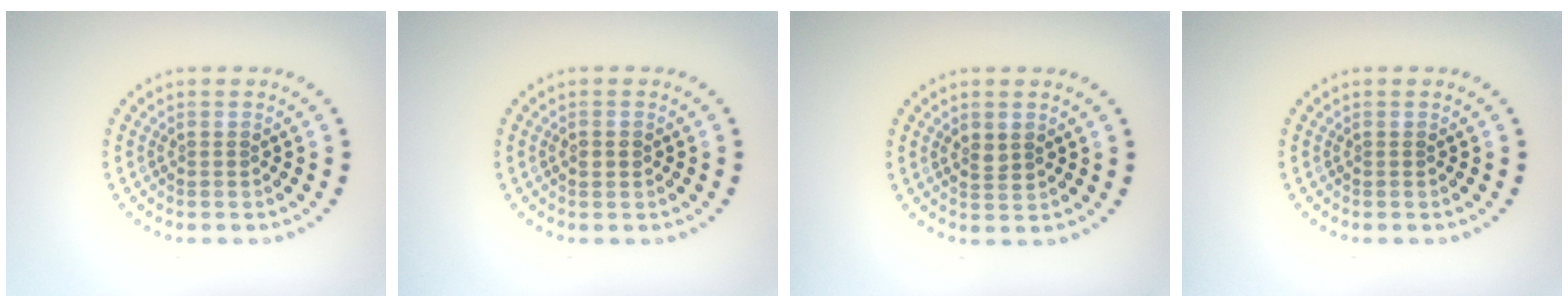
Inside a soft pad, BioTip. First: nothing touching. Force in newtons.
{"total": 1.2, "press": 1.2, "slide": 0.1}
{"total": 1.6, "press": 1.5, "slide": 0.4}
{"total": 0.0}